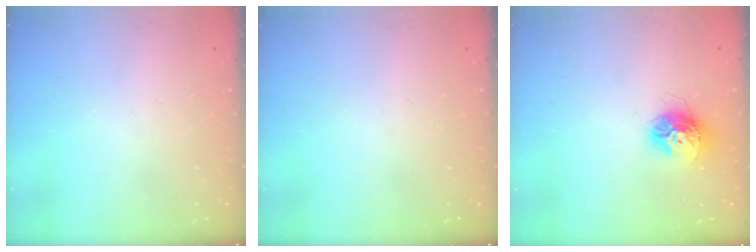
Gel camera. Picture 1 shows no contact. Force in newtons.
{"total": 0.0}
{"total": 11.3, "press": 11.3, "slide": 1.0}